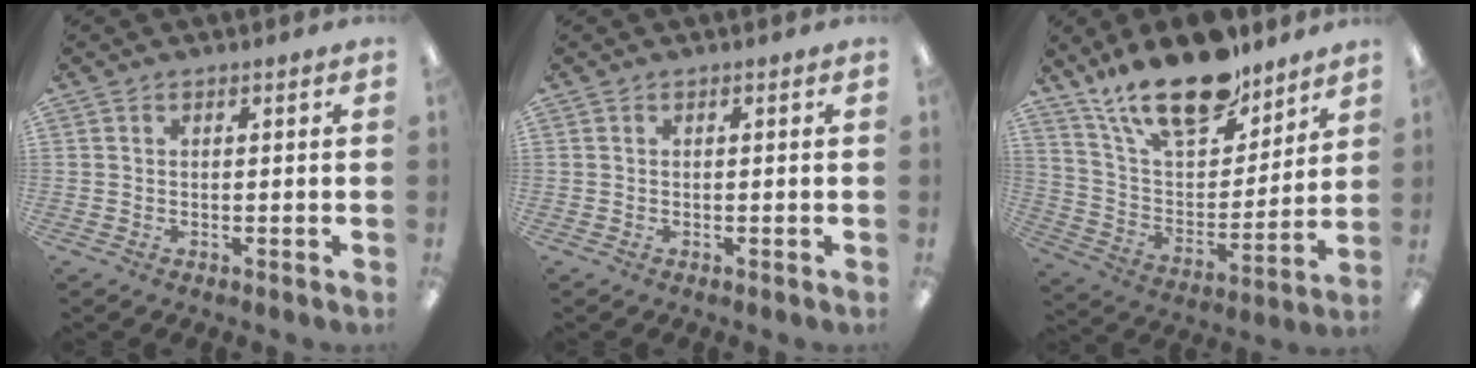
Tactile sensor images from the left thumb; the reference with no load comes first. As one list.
[{"total": 0.0}, {"total": 20.6, "force": [15.5, 8.2, 10.8], "torque": [-0.195, -0.085, 0.272]}]